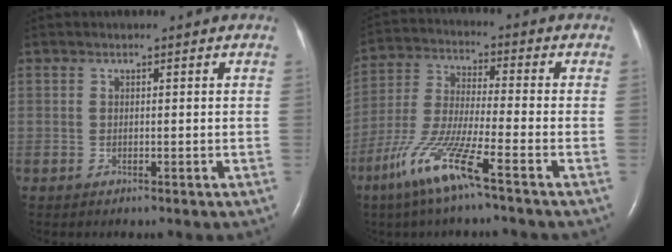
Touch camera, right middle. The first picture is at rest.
{"total": 11.1, "force": [-6.6, -0.3, 8.9], "torque": [-0.192, -0.025, -0.137]}